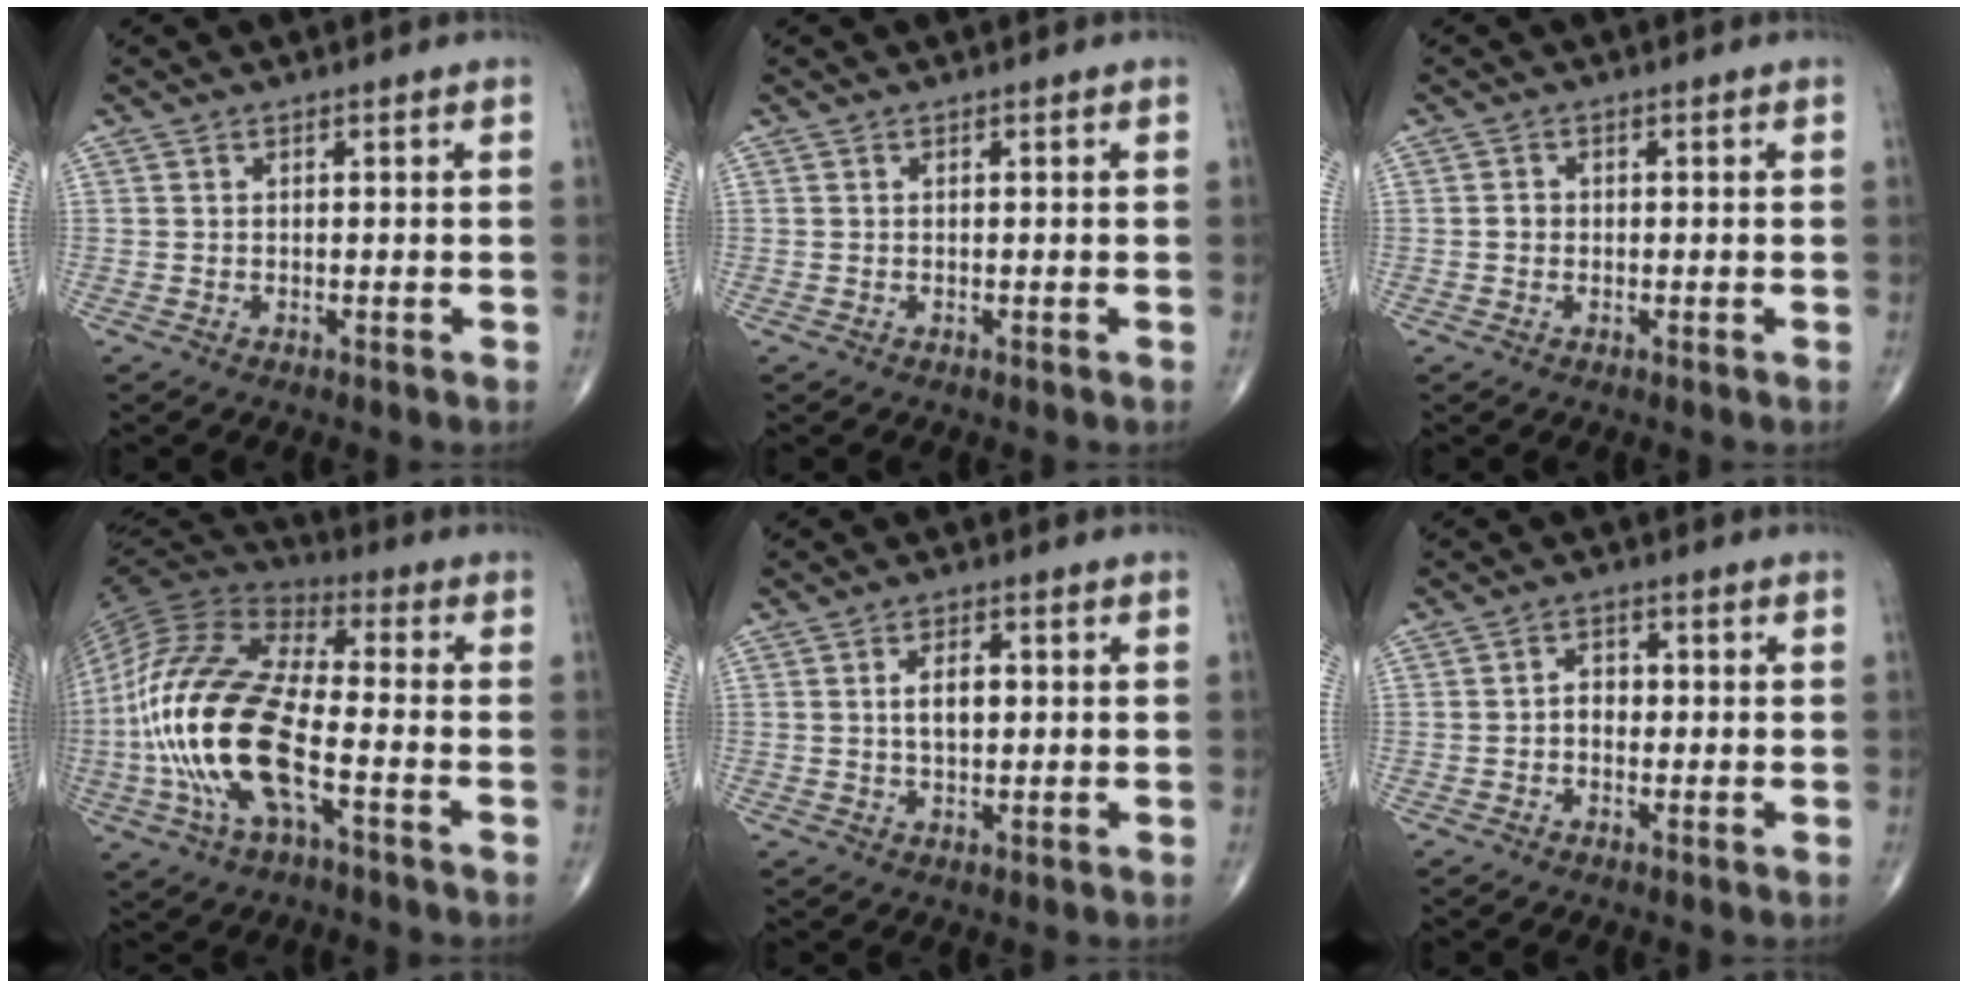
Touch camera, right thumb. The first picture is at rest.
{"total": 0.0}
{"total": 1.3, "force": [-0.2, 1.2, 0.5], "torque": [-0.003, 0.004, -0.006]}
{"total": 22.8, "force": [-5.4, 9.2, 20.1], "torque": [-0.441, 0.018, -0.100]}
{"total": 4.8, "force": [0.6, 2.6, 3.9], "torque": [-0.064, 0.002, 0.011]}
{"total": 3.0, "force": [-0.3, 2.3, 1.9], "torque": [-0.017, 0.012, -0.012]}